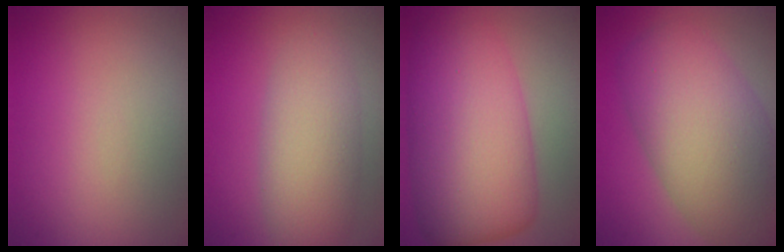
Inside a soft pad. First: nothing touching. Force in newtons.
{"total": 5.1, "press": 5.1, "slide": 0.1}
{"total": 11.6, "press": 11.6, "slide": 0.3}
{"total": 10.9, "press": 10.9, "slide": 0.5}